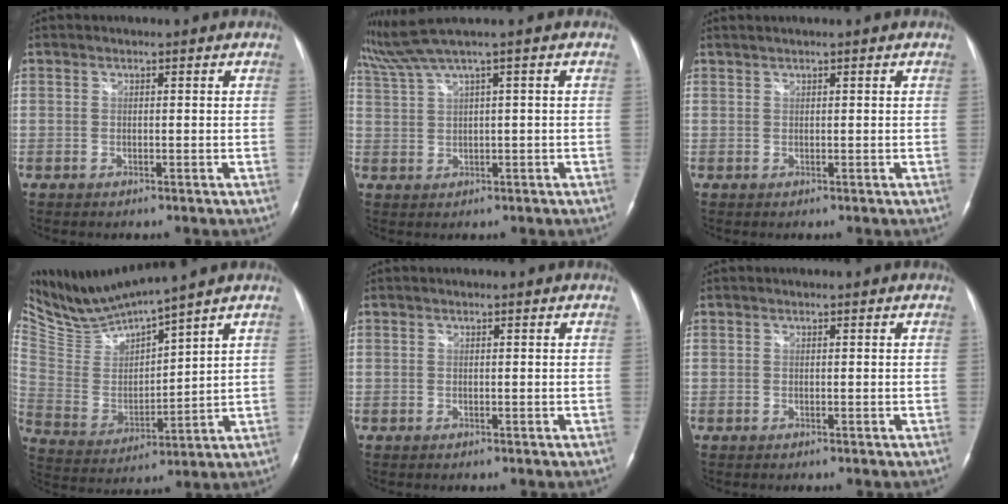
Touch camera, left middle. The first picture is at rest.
{"total": 4.3, "force": [3.2, -1.7, 2.4], "torque": [-0.068, 0.023, 0.077]}
{"total": 0.8, "force": [0.7, -0.1, 0.4], "torque": [-0.010, 0.008, 0.018]}
{"total": 10.6, "force": [10.3, -1.2, 2.4], "torque": [-0.068, -0.008, 0.220]}
{"total": 0.0}
{"total": 0.0}